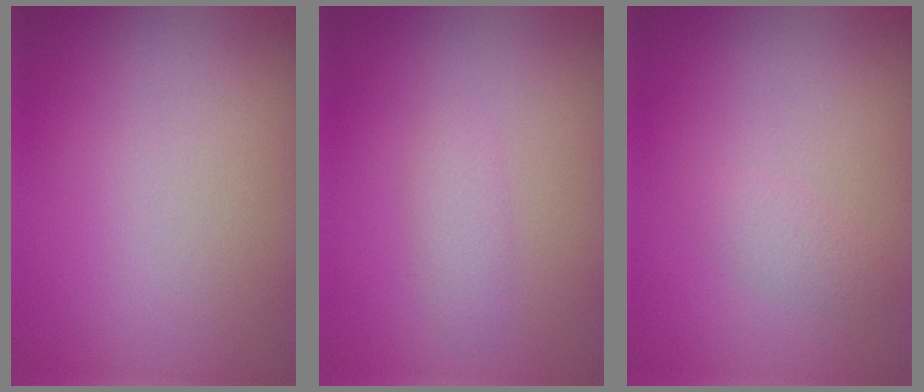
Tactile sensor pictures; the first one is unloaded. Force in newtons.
{"total": 1.3, "press": 1.3, "slide": 0.1}
{"total": 1.1, "press": 1.1, "slide": 0.0}